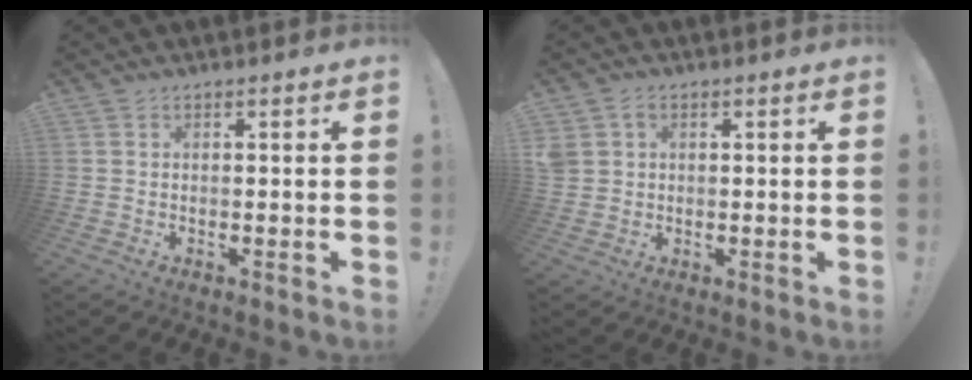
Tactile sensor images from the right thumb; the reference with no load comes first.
{"total": 3.1, "force": [1.1, 2.5, 1.4], "torque": [-0.021, 0.000, 0.023]}